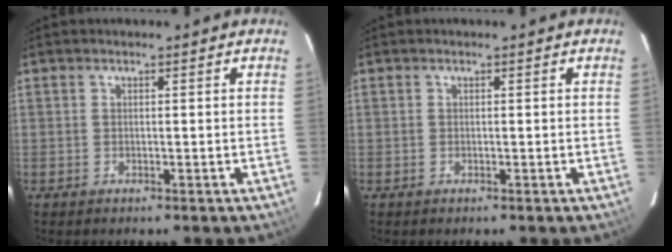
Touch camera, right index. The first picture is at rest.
{"total": 0.0}